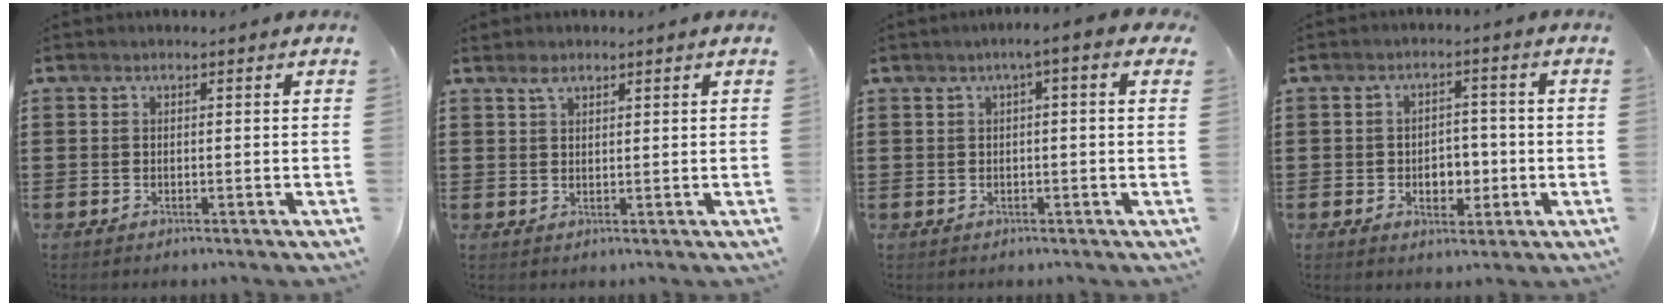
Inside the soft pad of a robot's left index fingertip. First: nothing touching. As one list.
[{"total": 1.8, "force": [1.3, 0.9, 0.9], "torque": [-0.021, 0.003, 0.025]}, {"total": 2.2, "force": [0.0, 0.2, 2.2], "torque": [-0.039, 0.002, -0.003]}, {"total": 4.1, "force": [-0.8, 3.2, 2.5], "torque": [-0.047, 0.007, -0.022]}]